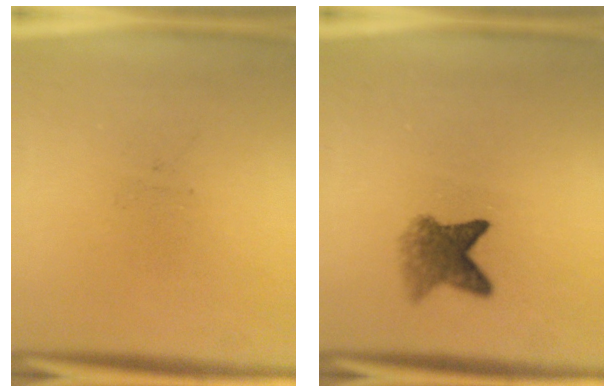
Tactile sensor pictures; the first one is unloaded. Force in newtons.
{"total": 4.4}